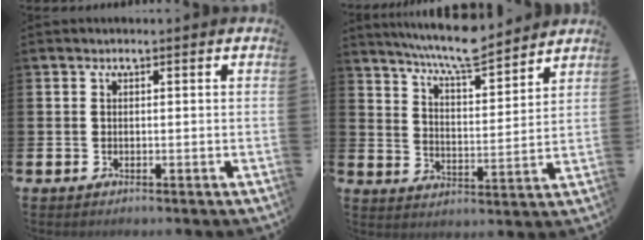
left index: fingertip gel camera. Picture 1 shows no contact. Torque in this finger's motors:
{"motor_torque": [0.92, -1.22, 0.67, 0.21]}